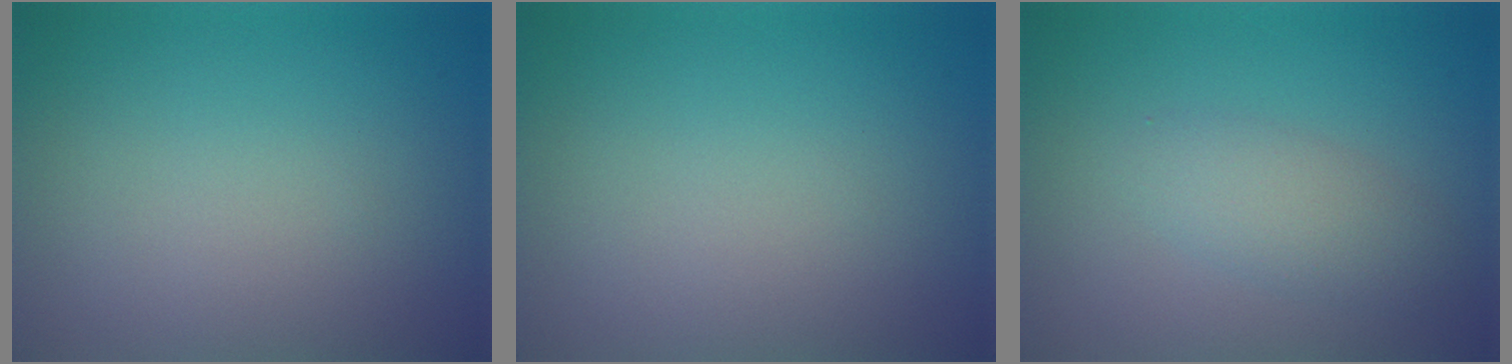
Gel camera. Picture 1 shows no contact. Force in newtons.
{"total": 0.0}
{"total": 2.7, "press": 2.7, "slide": 0.1}